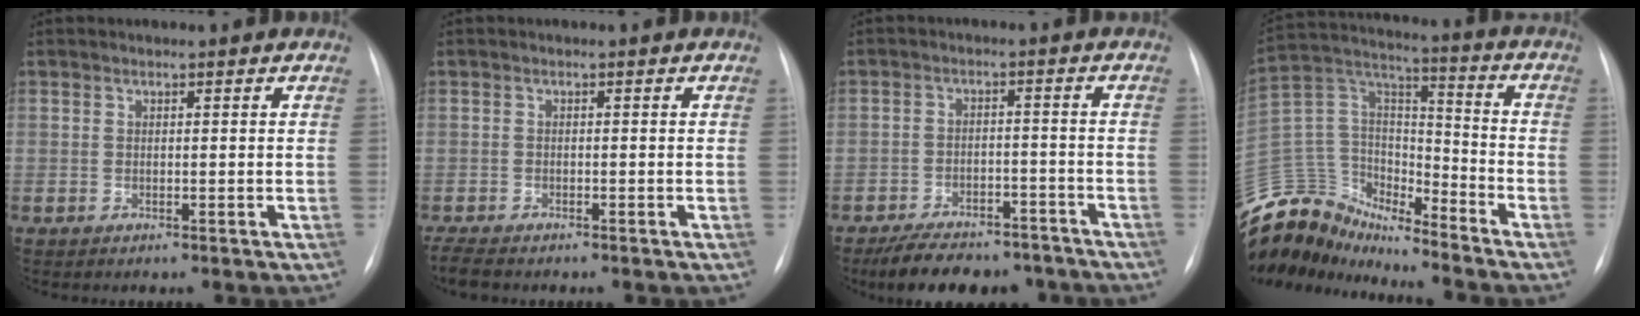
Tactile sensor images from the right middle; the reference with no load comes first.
{"total": 3.4, "force": [-2.9, 1.0, 1.5], "torque": [-0.033, -0.010, -0.048]}
{"total": 12.5, "force": [-10.3, 5.4, 4.6], "torque": [-0.067, 0.008, -0.145]}
{"total": 15.3, "force": [-14.4, 4.8, 1.8], "torque": [-0.040, 0.074, -0.265]}